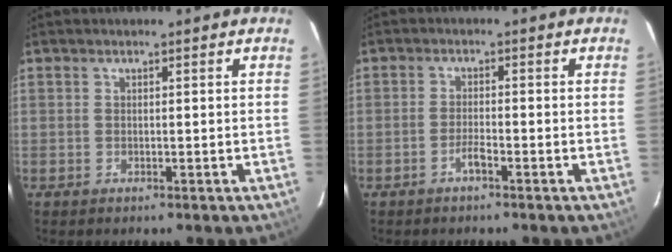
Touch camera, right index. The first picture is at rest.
{"total": 2.2, "force": [-1.6, 0.3, 1.6], "torque": [-0.038, 0.003, -0.033]}